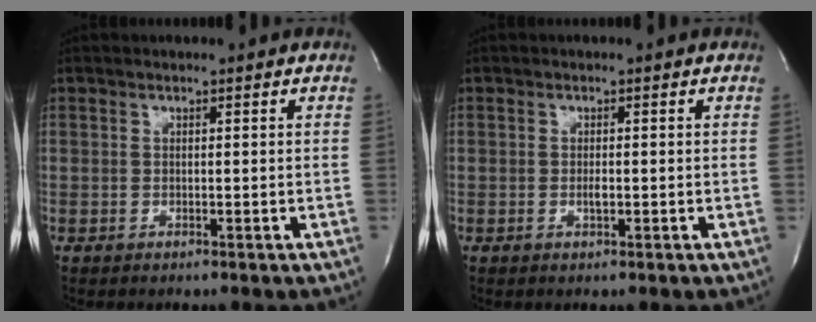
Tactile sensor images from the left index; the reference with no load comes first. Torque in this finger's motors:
{"motor_torque": [0.14, -0.01, 0.02, 0.00]}